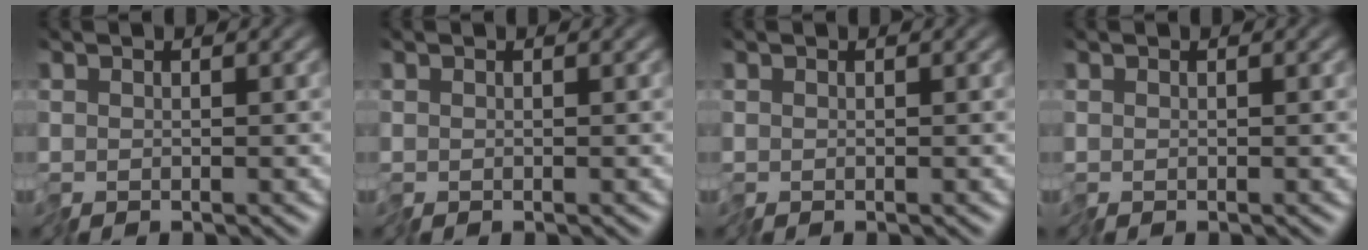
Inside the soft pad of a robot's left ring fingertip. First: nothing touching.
{"total": 0.0}
{"total": 0.0}
{"total": 0.0}